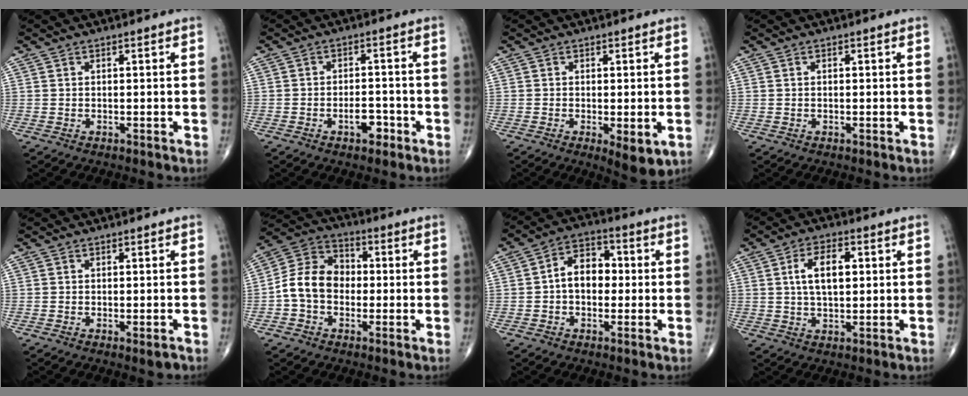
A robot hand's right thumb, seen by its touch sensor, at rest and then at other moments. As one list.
[{"total": 4.1, "force": [-2.1, 2.1, 2.8], "torque": [-0.031, 0.016, -0.031]}, {"total": 5.4, "force": [-1.6, 2.0, 4.8], "torque": [-0.069, -0.015, -0.019]}, {"total": 0.0}, {"total": 1.7, "force": [-0.8, 0.5, 1.4], "torque": [-0.016, -0.003, -0.010]}, {"total": 10.6, "force": [-1.4, 8.3, 6.4], "torque": [-0.104, 0.040, -0.040]}, {"total": 8.1, "force": [-0.1, 5.6, 5.8], "torque": [-0.072, 0.024, -0.015]}, {"total": 7.8, "force": [1.5, 4.0, 6.4], "torque": [-0.106, 0.004, 0.024]}]